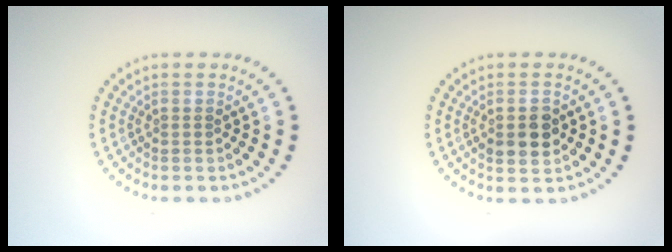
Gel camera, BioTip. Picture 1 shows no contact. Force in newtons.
{"total": 2.9, "press": 2.9, "slide": 0.3}